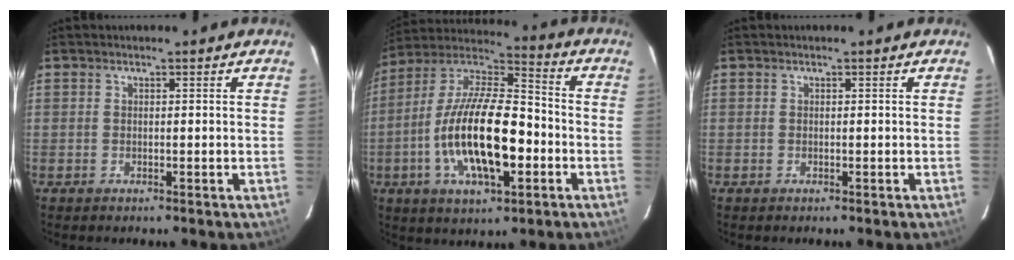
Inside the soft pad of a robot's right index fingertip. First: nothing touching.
{"total": 20.3, "force": [-5.1, 7.6, 18.1], "torque": [-0.351, -0.005, -0.093]}
{"total": 0.0}